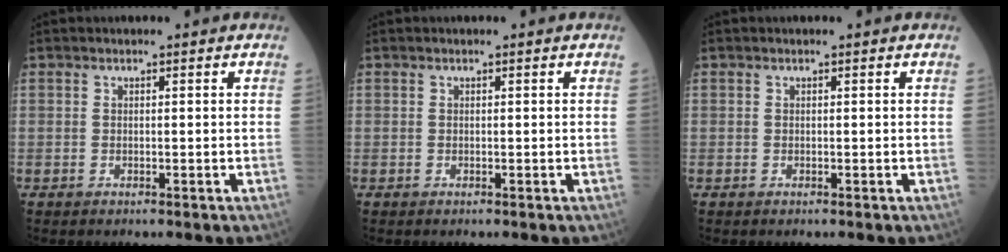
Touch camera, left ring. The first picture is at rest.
{"total": 0.0}
{"total": 0.0}